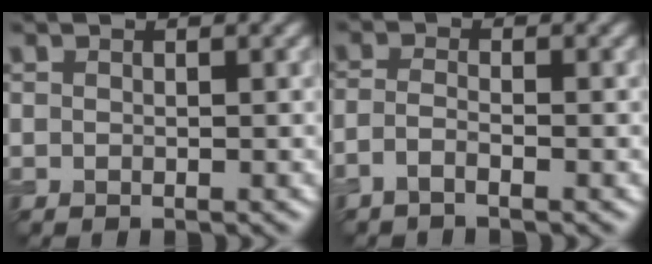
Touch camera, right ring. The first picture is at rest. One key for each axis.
{"total": 1.6, "fx": -1.1, "fy": 0.4, "fz": 1.1, "tx": -0.024, "ty": -0.002, "tz": -0.028}